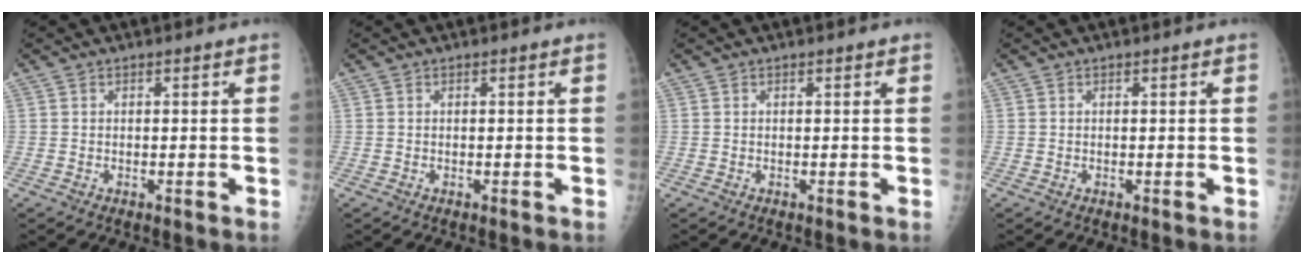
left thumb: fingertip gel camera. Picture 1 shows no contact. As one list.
[{"total": 0.0}, {"total": 0.0}, {"total": 0.0}]